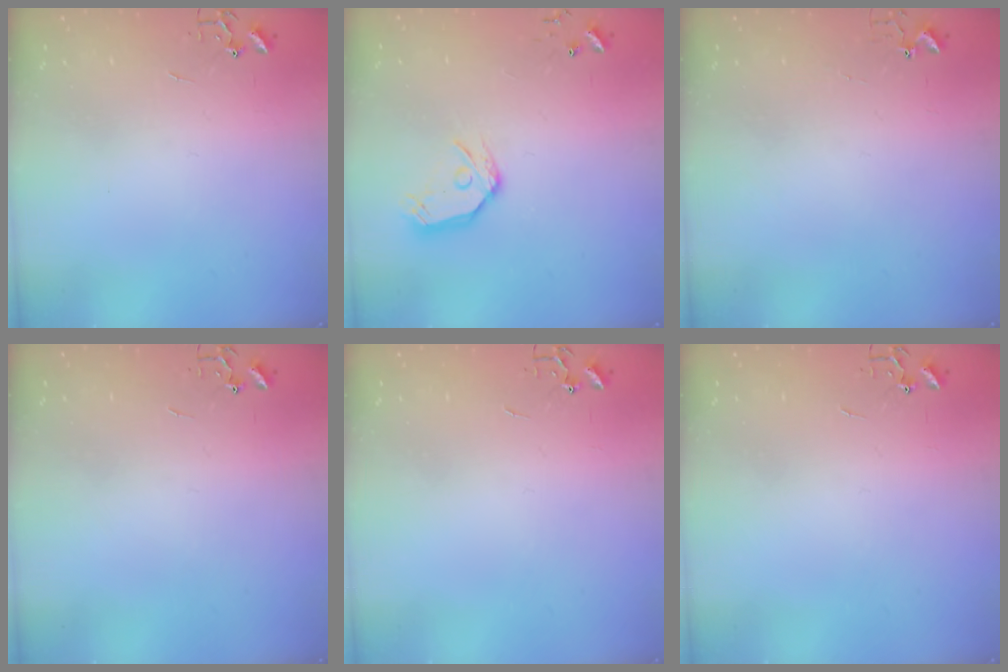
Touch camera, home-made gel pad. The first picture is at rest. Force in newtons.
{"total": 11.3, "press": 11.2, "slide": 1.4}
{"total": 2.7, "press": 2.7, "slide": 0.3}
{"total": 0.0}
{"total": 0.0}
{"total": 0.0}